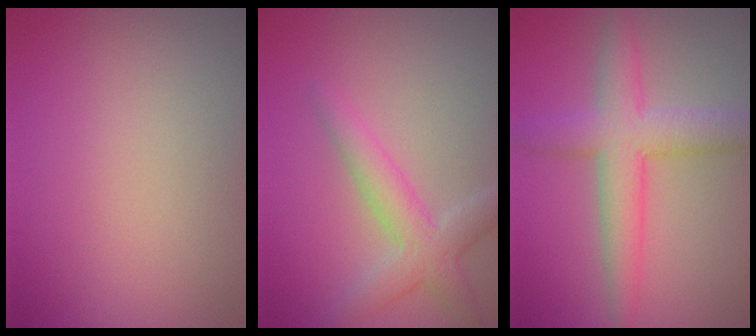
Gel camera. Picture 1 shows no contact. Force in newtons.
{"total": 3.8, "press": 3.8, "slide": 0.3}
{"total": 5.5, "press": 5.5, "slide": 0.1}